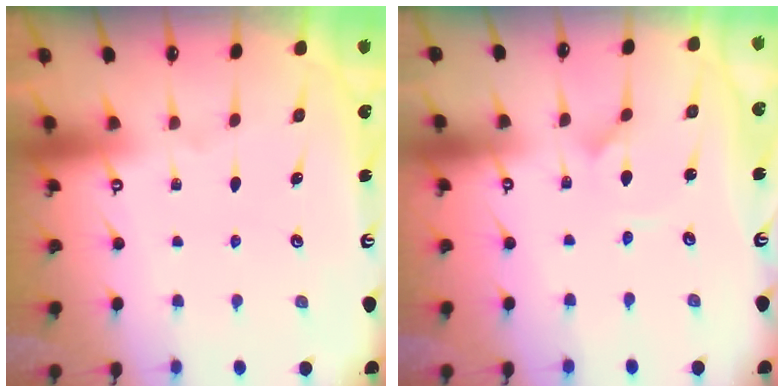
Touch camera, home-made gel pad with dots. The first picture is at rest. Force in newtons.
{"total": 1.5, "press": 1.5, "slide": 0.1}